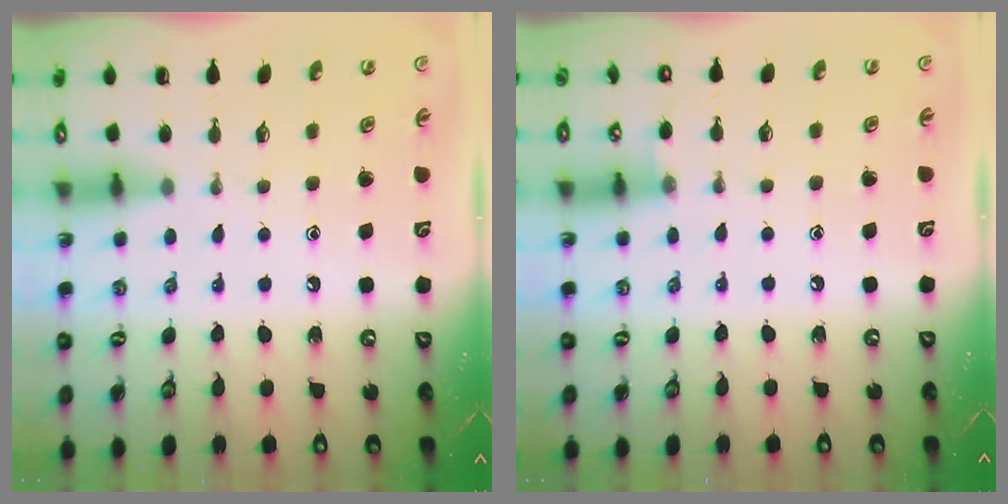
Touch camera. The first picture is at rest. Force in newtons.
{"total": 3.9, "press": 3.9, "slide": 0.5}